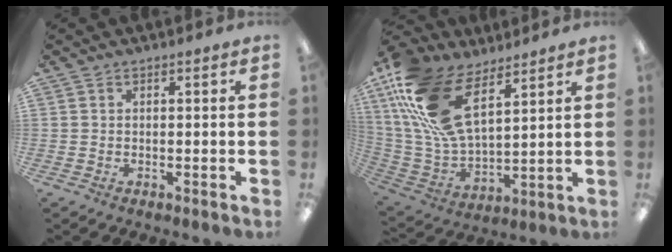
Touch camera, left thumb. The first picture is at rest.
{"total": 22.4, "force": [11.2, 11.5, 15.7], "torque": [-0.351, -0.036, 0.199]}